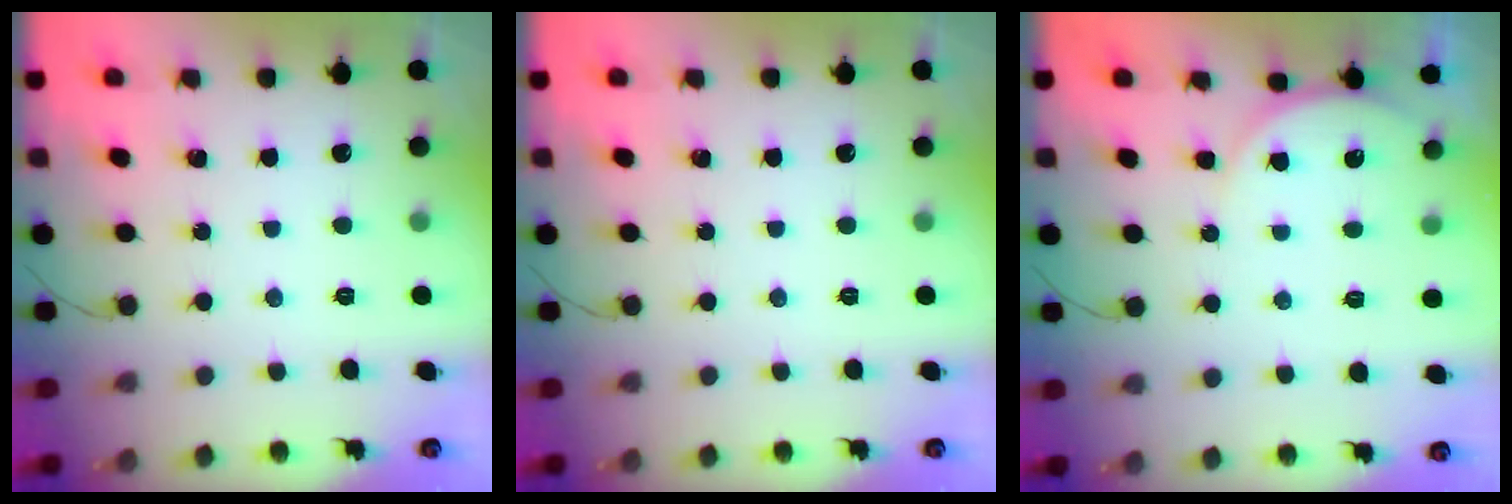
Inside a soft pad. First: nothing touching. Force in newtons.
{"total": 0.0}
{"total": 4.8, "press": 4.8, "slide": 0.6}